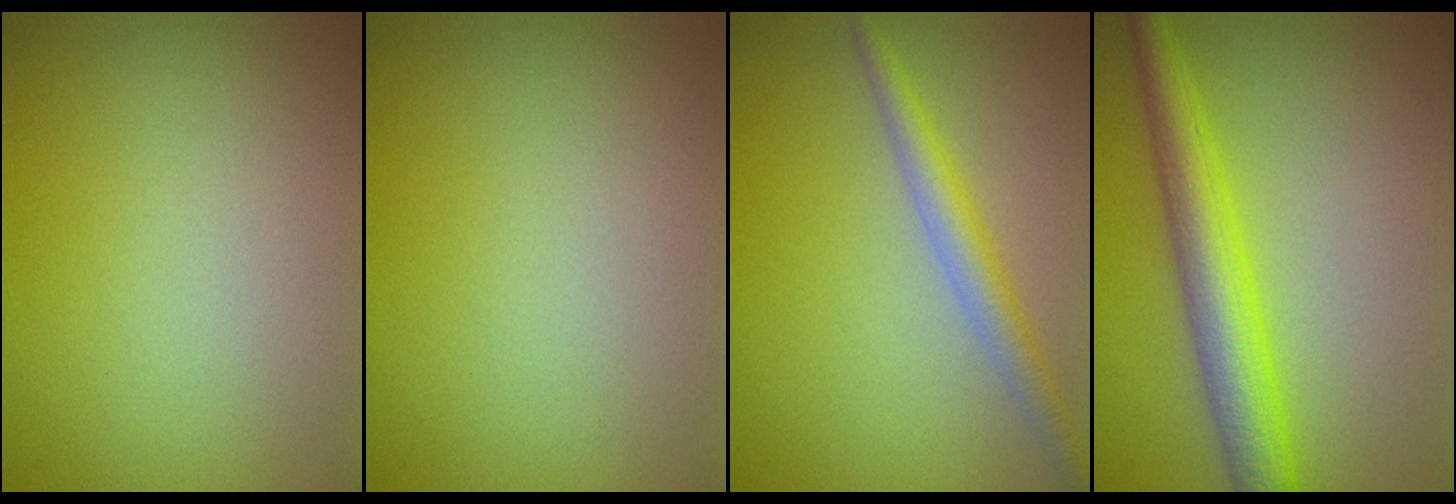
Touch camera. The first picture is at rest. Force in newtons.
{"total": 0.0}
{"total": 2.8, "press": 2.8, "slide": 0.1}
{"total": 5.0, "press": 5.0, "slide": 0.1}